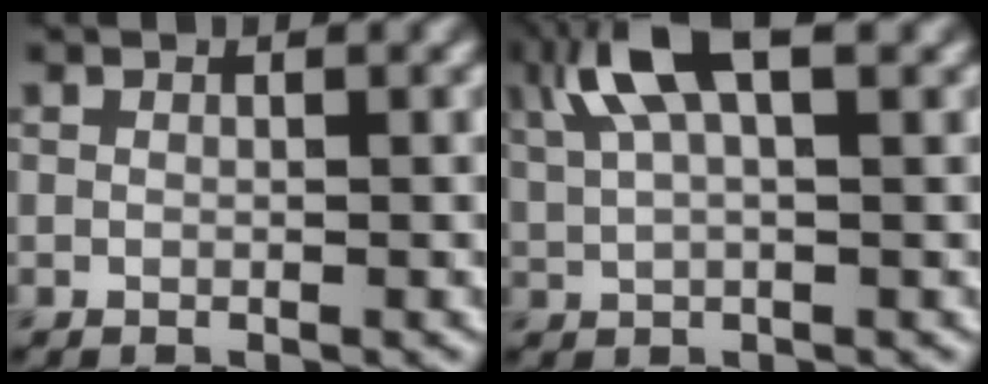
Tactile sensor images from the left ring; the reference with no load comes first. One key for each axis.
{"total": 6.3, "fx": 3.3, "fy": 1.9, "fz": 5.0, "tx": -0.108, "ty": 0.018, "tz": 0.062}